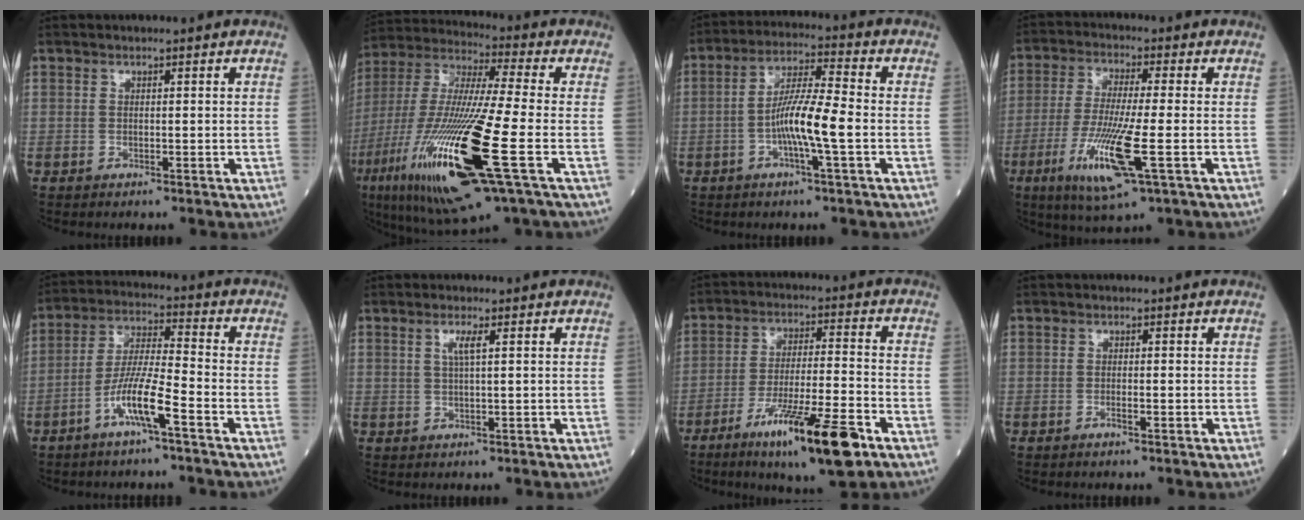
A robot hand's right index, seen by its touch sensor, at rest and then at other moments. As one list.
[{"total": 25.6, "force": [-8.4, 2.5, 24.1], "torque": [-0.529, -0.053, -0.153]}, {"total": 9.6, "force": [-2.2, 0.2, 9.3], "torque": [-0.179, 0.007, -0.049]}, {"total": 12.0, "force": [-4.1, 0.6, 11.2], "torque": [-0.232, -0.028, -0.076]}, {"total": 8.4, "force": [-4.3, 0.3, 7.1], "torque": [-0.139, 0.004, -0.087]}, {"total": 2.2, "force": [0.8, -0.1, 2.1], "torque": [-0.048, 0.001, 0.015]}, {"total": 15.6, "force": [-8.9, 1.2, 12.7], "torque": [-0.211, -0.031, -0.148]}, {"total": 1.0, "force": [-0.6, 0.1, 0.9], "torque": [-0.019, -0.001, -0.010]}]